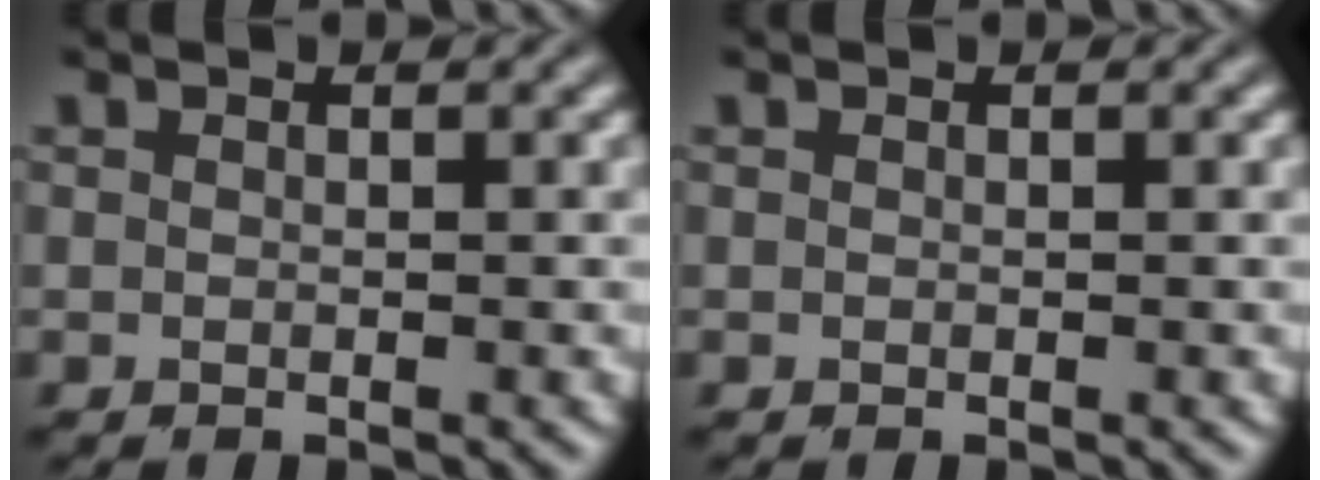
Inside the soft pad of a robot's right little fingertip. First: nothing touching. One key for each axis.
{"total": 0.0}